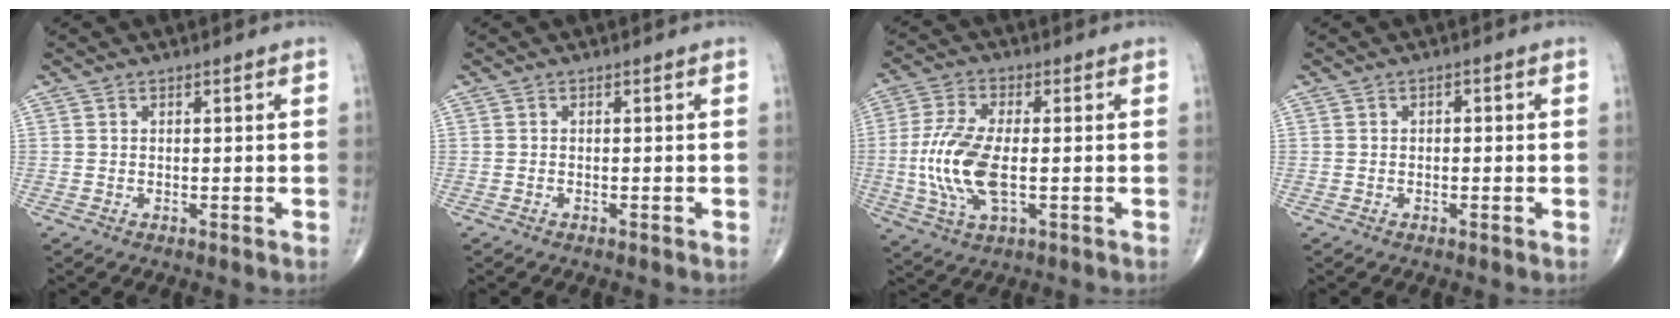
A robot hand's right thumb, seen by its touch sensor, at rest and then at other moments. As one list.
[{"total": 0.0}, {"total": 12.4, "force": [-1.4, 5.4, 11.1], "torque": [-0.249, 0.000, -0.026]}, {"total": 0.8, "force": [-0.1, 0.6, 0.5], "torque": [0.001, 0.002, -0.006]}]